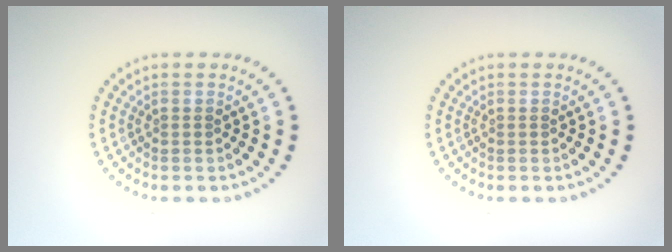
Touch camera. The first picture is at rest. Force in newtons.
{"total": 0.0}